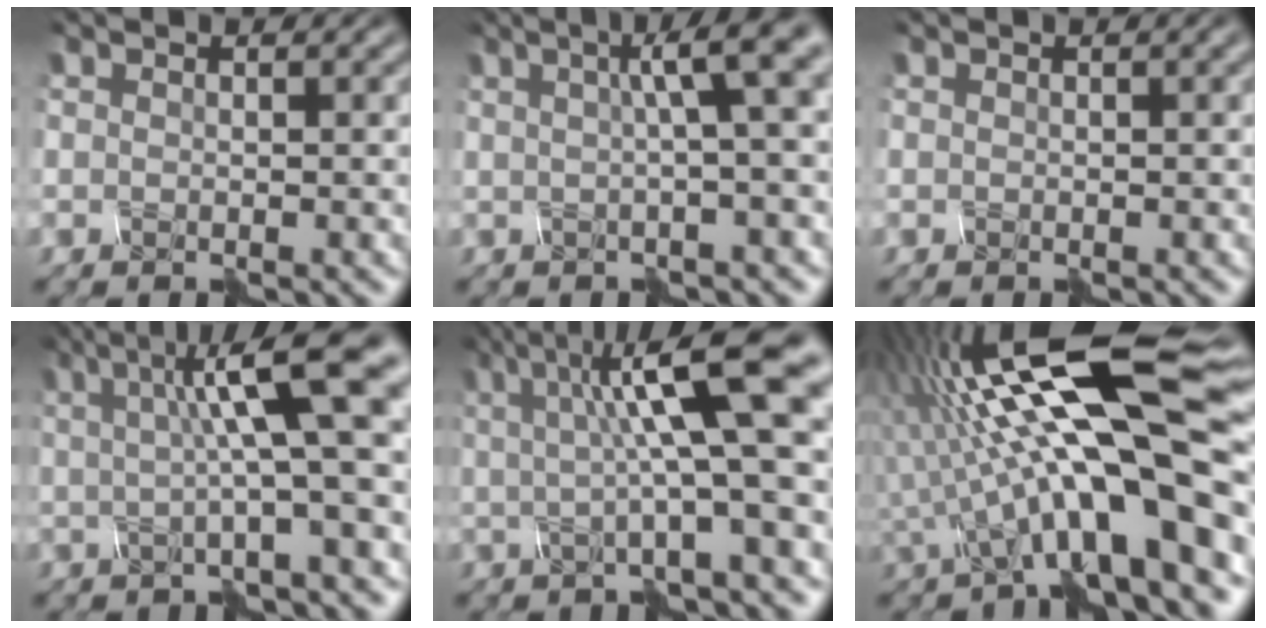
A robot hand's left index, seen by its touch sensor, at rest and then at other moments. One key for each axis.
{"total": 4.3, "fx": 0.2, "fy": 0.0, "fz": 4.3, "tx": -0.057, "ty": -0.004, "tz": 0.035}
{"total": 1.0, "fx": 0.5, "fy": 0.4, "fz": 0.8, "tx": -0.005, "ty": 0.006, "tz": 0.009}
{"total": 6.8, "fx": 0.5, "fy": 0.5, "fz": 6.7, "tx": -0.115, "ty": -0.015, "tz": 0.040}
{"total": 8.2, "fx": 0.9, "fy": 1.2, "fz": 8.0, "tx": -0.146, "ty": -0.016, "tz": 0.048}
{"total": 14.2, "fx": -2.1, "fy": 2.9, "fz": 13.7, "tx": -0.244, "ty": 0.007, "tz": -0.001}